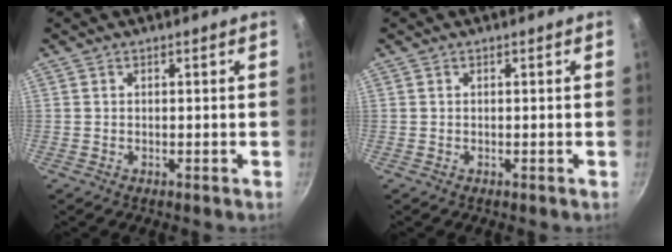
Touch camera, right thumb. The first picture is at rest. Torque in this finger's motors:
{"motor_torque": [0.00, 0.03, 0.00, 0.00, 0.00]}